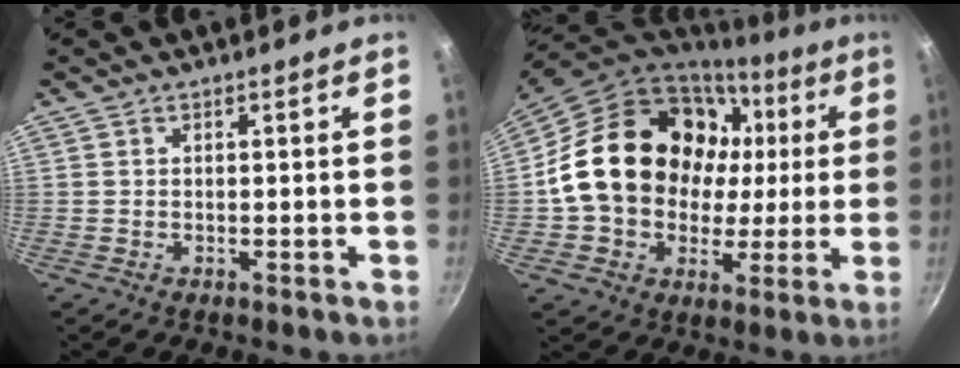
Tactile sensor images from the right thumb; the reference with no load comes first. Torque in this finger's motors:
{"motor_torque": [-1.15, 2.78, 2.02, -0.45, 0.24]}